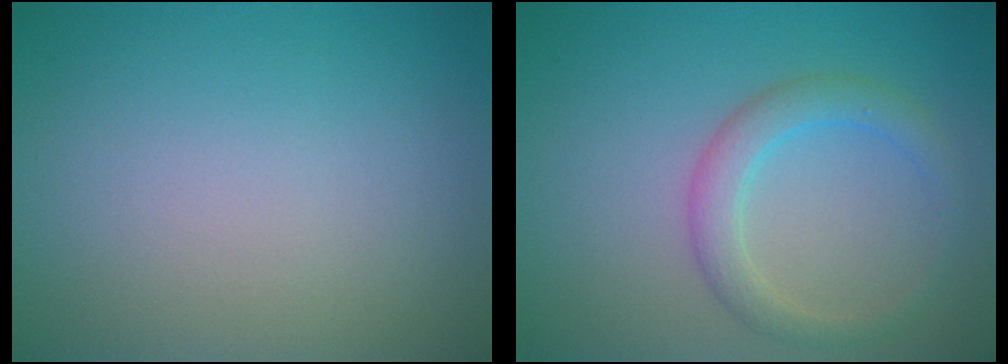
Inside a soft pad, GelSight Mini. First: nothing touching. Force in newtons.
{"total": 2.8, "press": 2.8, "slide": 0.1}